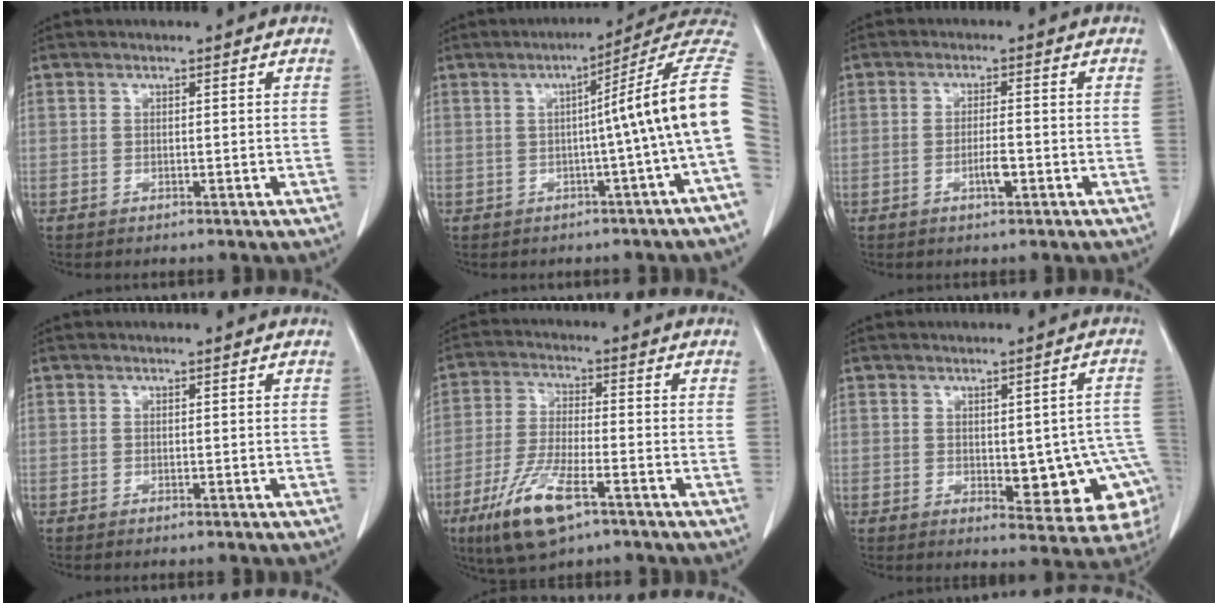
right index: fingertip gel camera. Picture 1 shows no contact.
{"total": 11.9, "force": [0.1, -2.1, 11.7], "torque": [-0.130, 0.027, -0.009]}
{"total": 2.9, "force": [-1.1, 0.5, 2.6], "torque": [-0.048, 0.000, -0.018]}
{"total": 0.0}
{"total": 10.8, "force": [-6.1, 2.5, 8.6], "torque": [-0.181, -0.023, -0.107]}
{"total": 12.7, "force": [-2.4, 5.1, 11.4], "torque": [-0.093, 0.016, -0.013]}